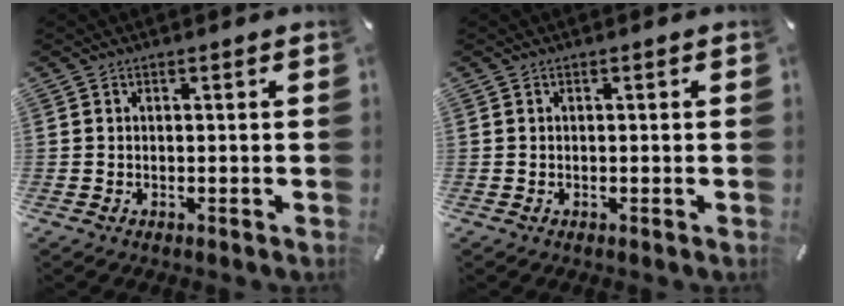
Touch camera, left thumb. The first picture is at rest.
{"total": 0.0}